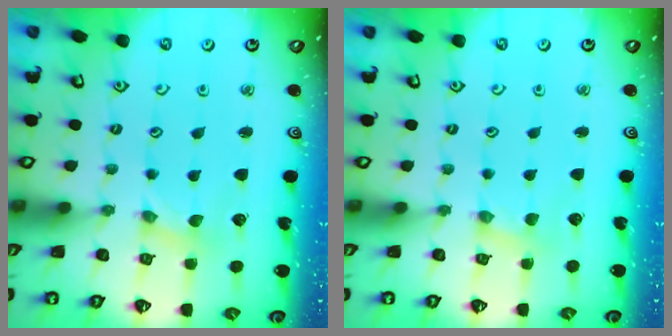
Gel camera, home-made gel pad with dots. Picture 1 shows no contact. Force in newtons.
{"total": 0.8, "press": 0.8, "slide": 0.2}